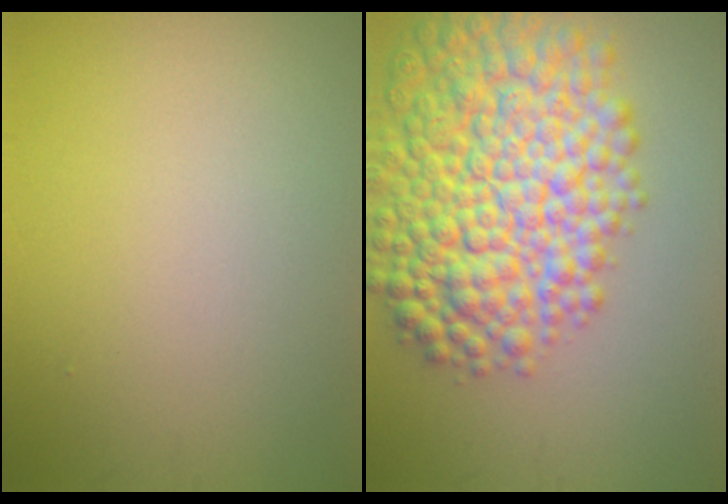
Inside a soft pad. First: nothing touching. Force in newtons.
{"total": 11.7, "press": 11.7, "slide": 0.2}